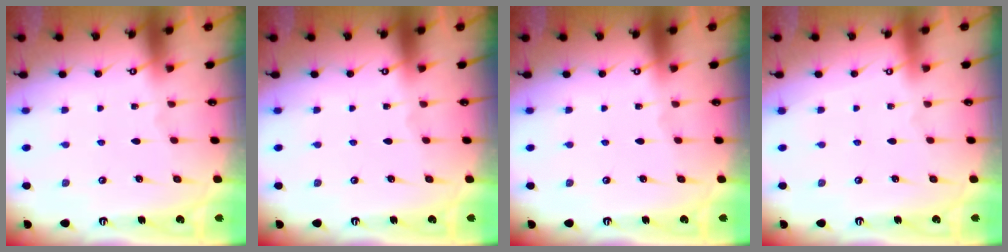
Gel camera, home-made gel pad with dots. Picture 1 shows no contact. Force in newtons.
{"total": 0.0}
{"total": 0.0}
{"total": 3.9, "press": 3.9, "slide": 0.1}